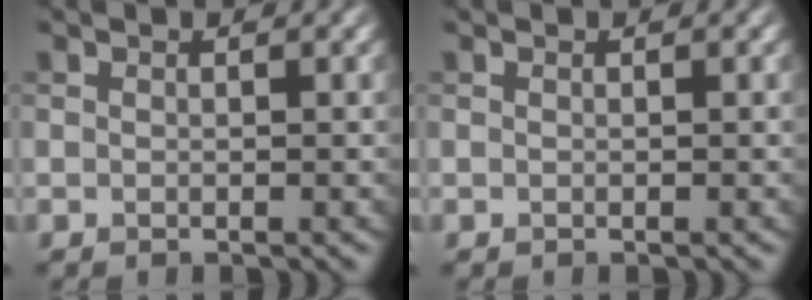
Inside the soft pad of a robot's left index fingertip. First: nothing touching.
{"total": 0.0}